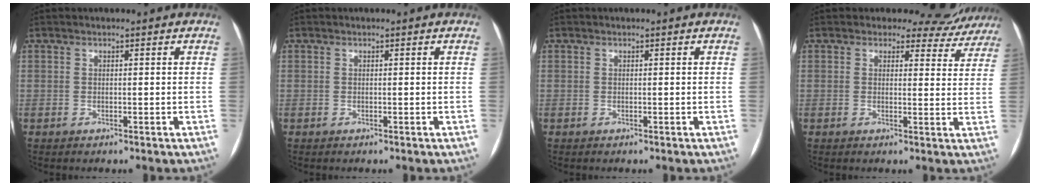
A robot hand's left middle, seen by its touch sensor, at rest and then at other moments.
{"total": 0.0}
{"total": 0.0}
{"total": 7.7, "force": [7.0, 3.2, -0.1], "torque": [0.031, -0.011, 0.052]}